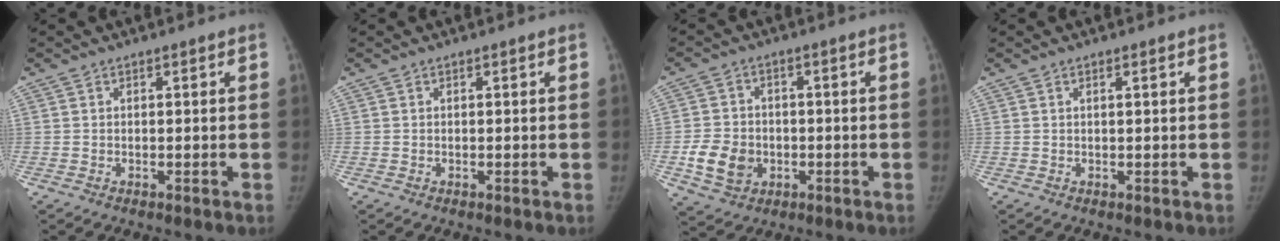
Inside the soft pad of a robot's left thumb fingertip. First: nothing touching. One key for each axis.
{"total": 0.0}
{"total": 8.3, "fx": -2.1, "fy": 6.8, "fz": 4.3, "tx": -0.061, "ty": 0.009, "tz": -0.031}
{"total": 0.6, "fx": 0.2, "fy": 0.0, "fz": 0.5, "tx": -0.012, "ty": 0.002, "tz": 0.004}